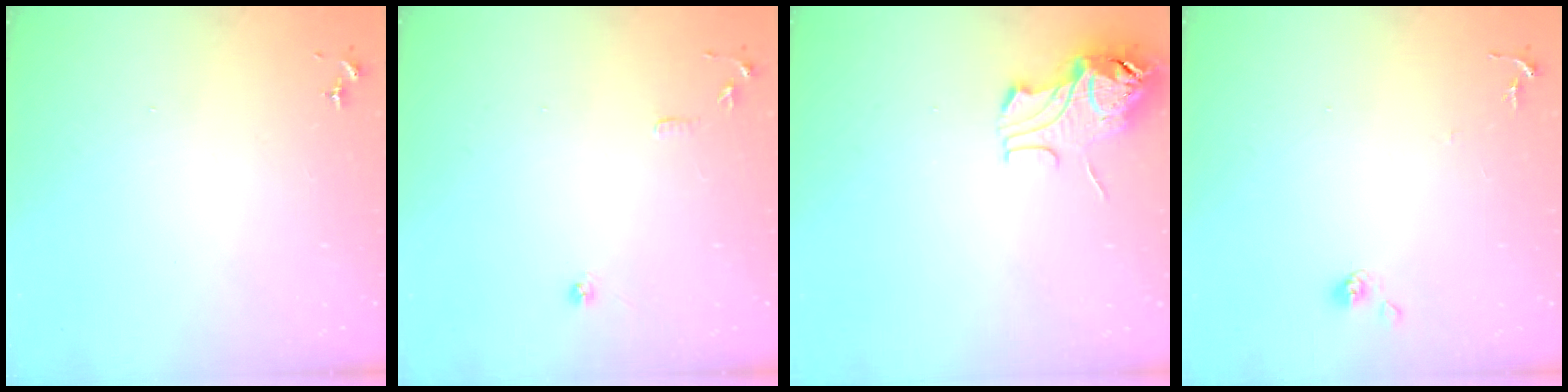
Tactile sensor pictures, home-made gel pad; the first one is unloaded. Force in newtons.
{"total": 7.9, "press": 7.9, "slide": 0.8}
{"total": 10.2, "press": 10.2, "slide": 1.2}
{"total": 5.9, "press": 5.9, "slide": 0.5}